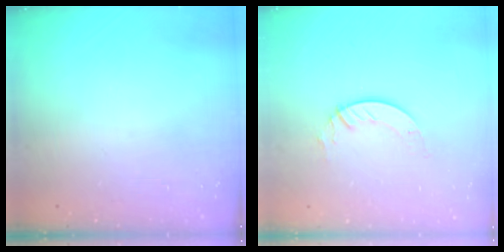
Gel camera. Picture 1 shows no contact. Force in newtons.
{"total": 3.1, "press": 3.1, "slide": 0.2}